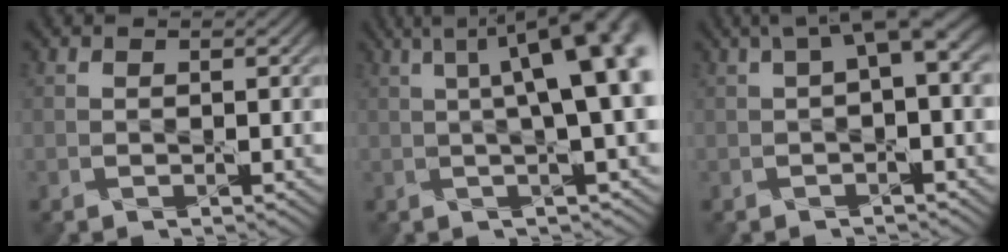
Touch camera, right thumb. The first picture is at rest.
{"total": 14.2, "force": [2.9, 4.2, 13.3], "torque": [-0.140, 0.051, 0.037]}
{"total": 5.2, "force": [1.4, 1.3, 4.9], "torque": [-0.069, 0.017, 0.019]}